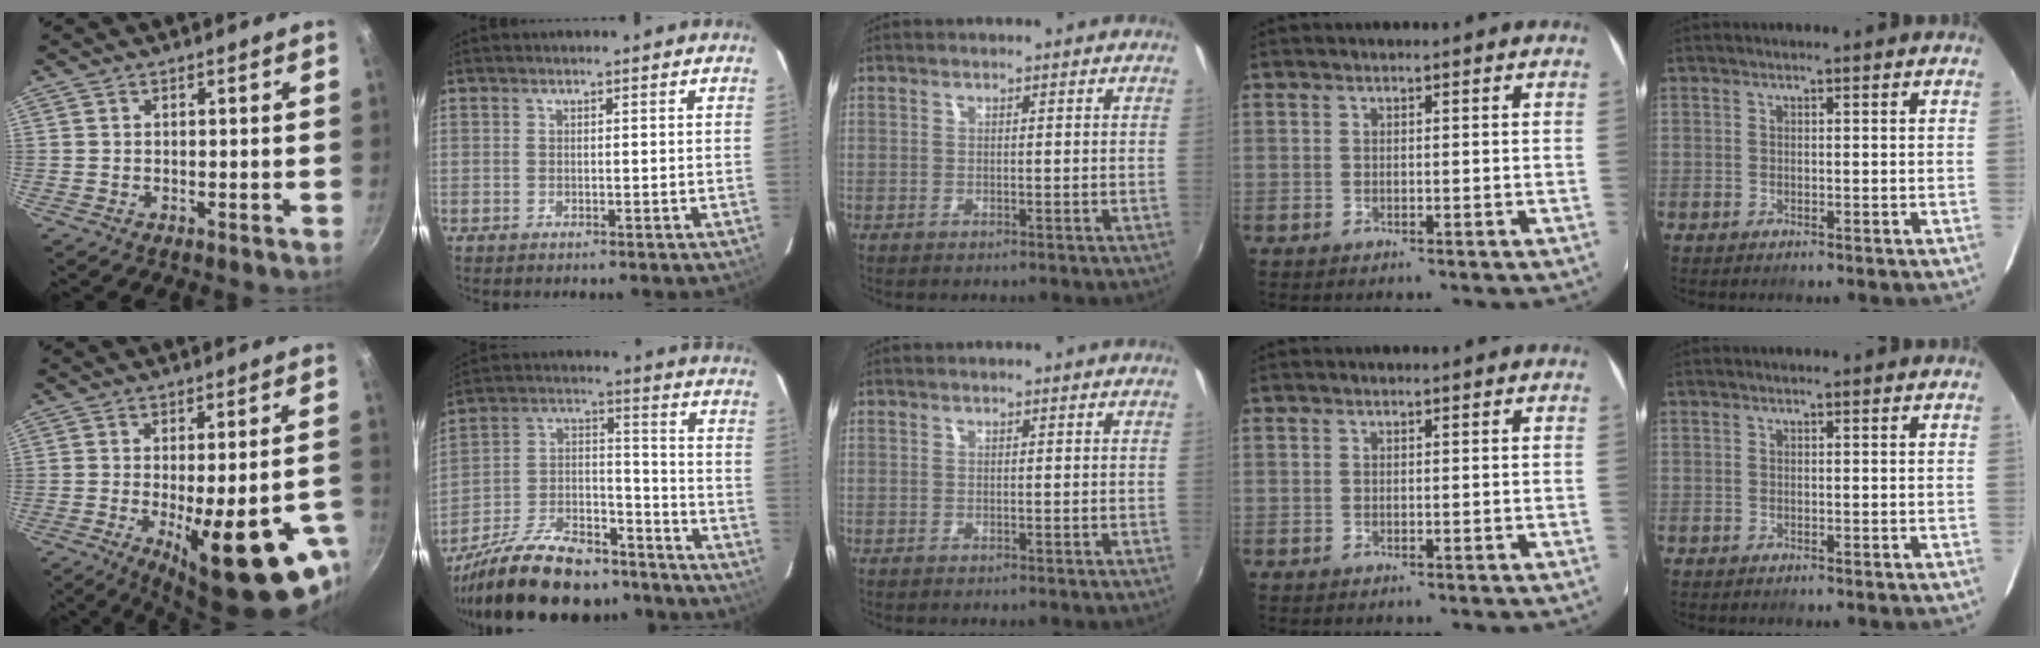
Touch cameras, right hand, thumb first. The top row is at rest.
{"thumb": {"total": 20.0, "force": [-7.4, 6.2, 17.5], "torque": [-0.211, 0.003, -0.087]}, "index": {"total": 24.4, "force": [-19.2, 9.8, 11.3], "torque": [-0.226, 0.016, -0.290]}}